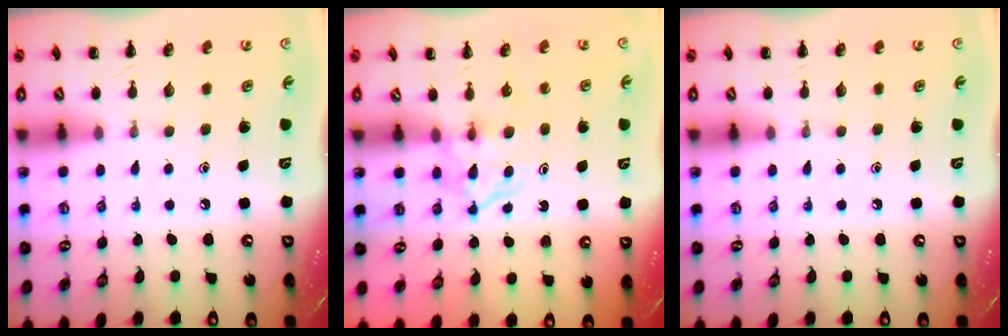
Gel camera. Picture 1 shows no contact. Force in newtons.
{"total": 4.5, "press": 4.5, "slide": 0.7}
{"total": 0.0}